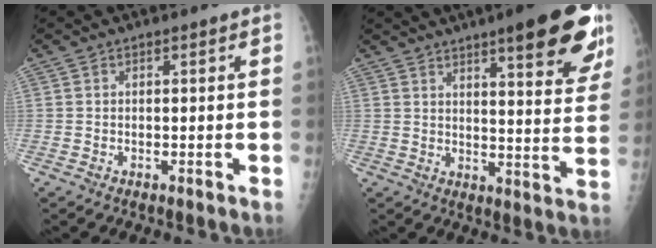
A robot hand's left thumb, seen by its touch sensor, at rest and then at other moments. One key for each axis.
{"total": 19.3, "fx": 11.5, "fy": 4.4, "fz": 14.8, "tx": -0.164, "ty": -0.047, "tz": 0.146}